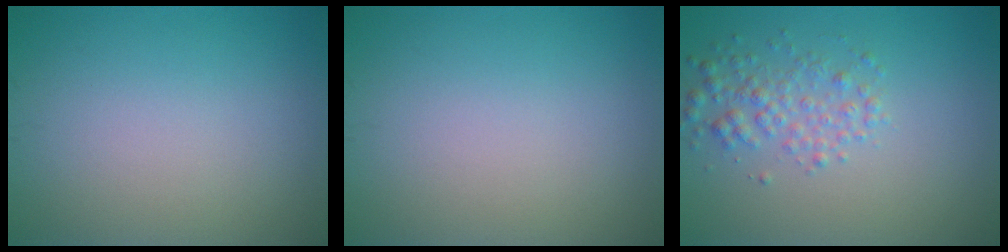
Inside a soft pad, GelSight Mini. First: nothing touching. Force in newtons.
{"total": 0.0}
{"total": 2.6, "press": 2.6, "slide": 0.0}